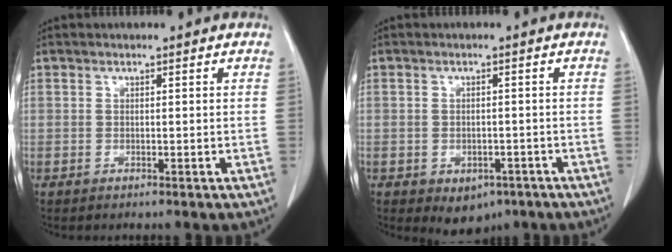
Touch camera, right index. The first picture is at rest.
{"total": 4.5, "force": [-2.6, 3.1, 1.9], "torque": [-0.014, 0.004, -0.022]}